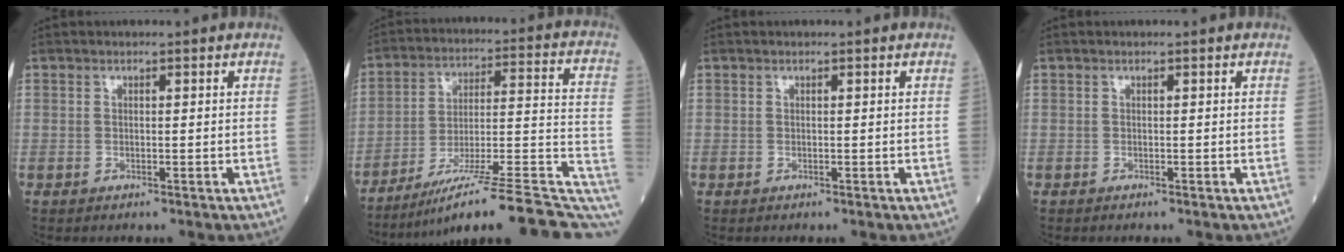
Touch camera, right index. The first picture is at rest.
{"total": 23.7, "force": [-17.3, 2.0, 16.0], "torque": [-0.163, 0.015, -0.260]}
{"total": 0.0}
{"total": 0.0}